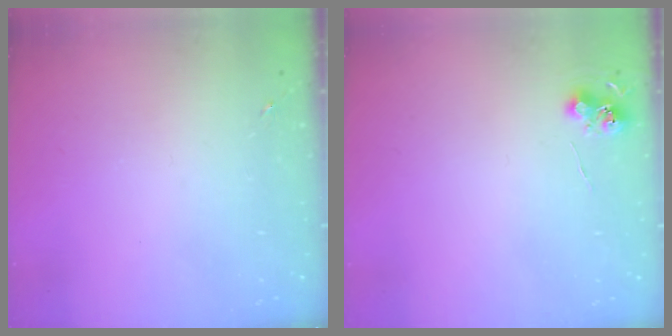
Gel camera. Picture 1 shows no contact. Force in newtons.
{"total": 6.2, "press": 6.2, "slide": 0.5}